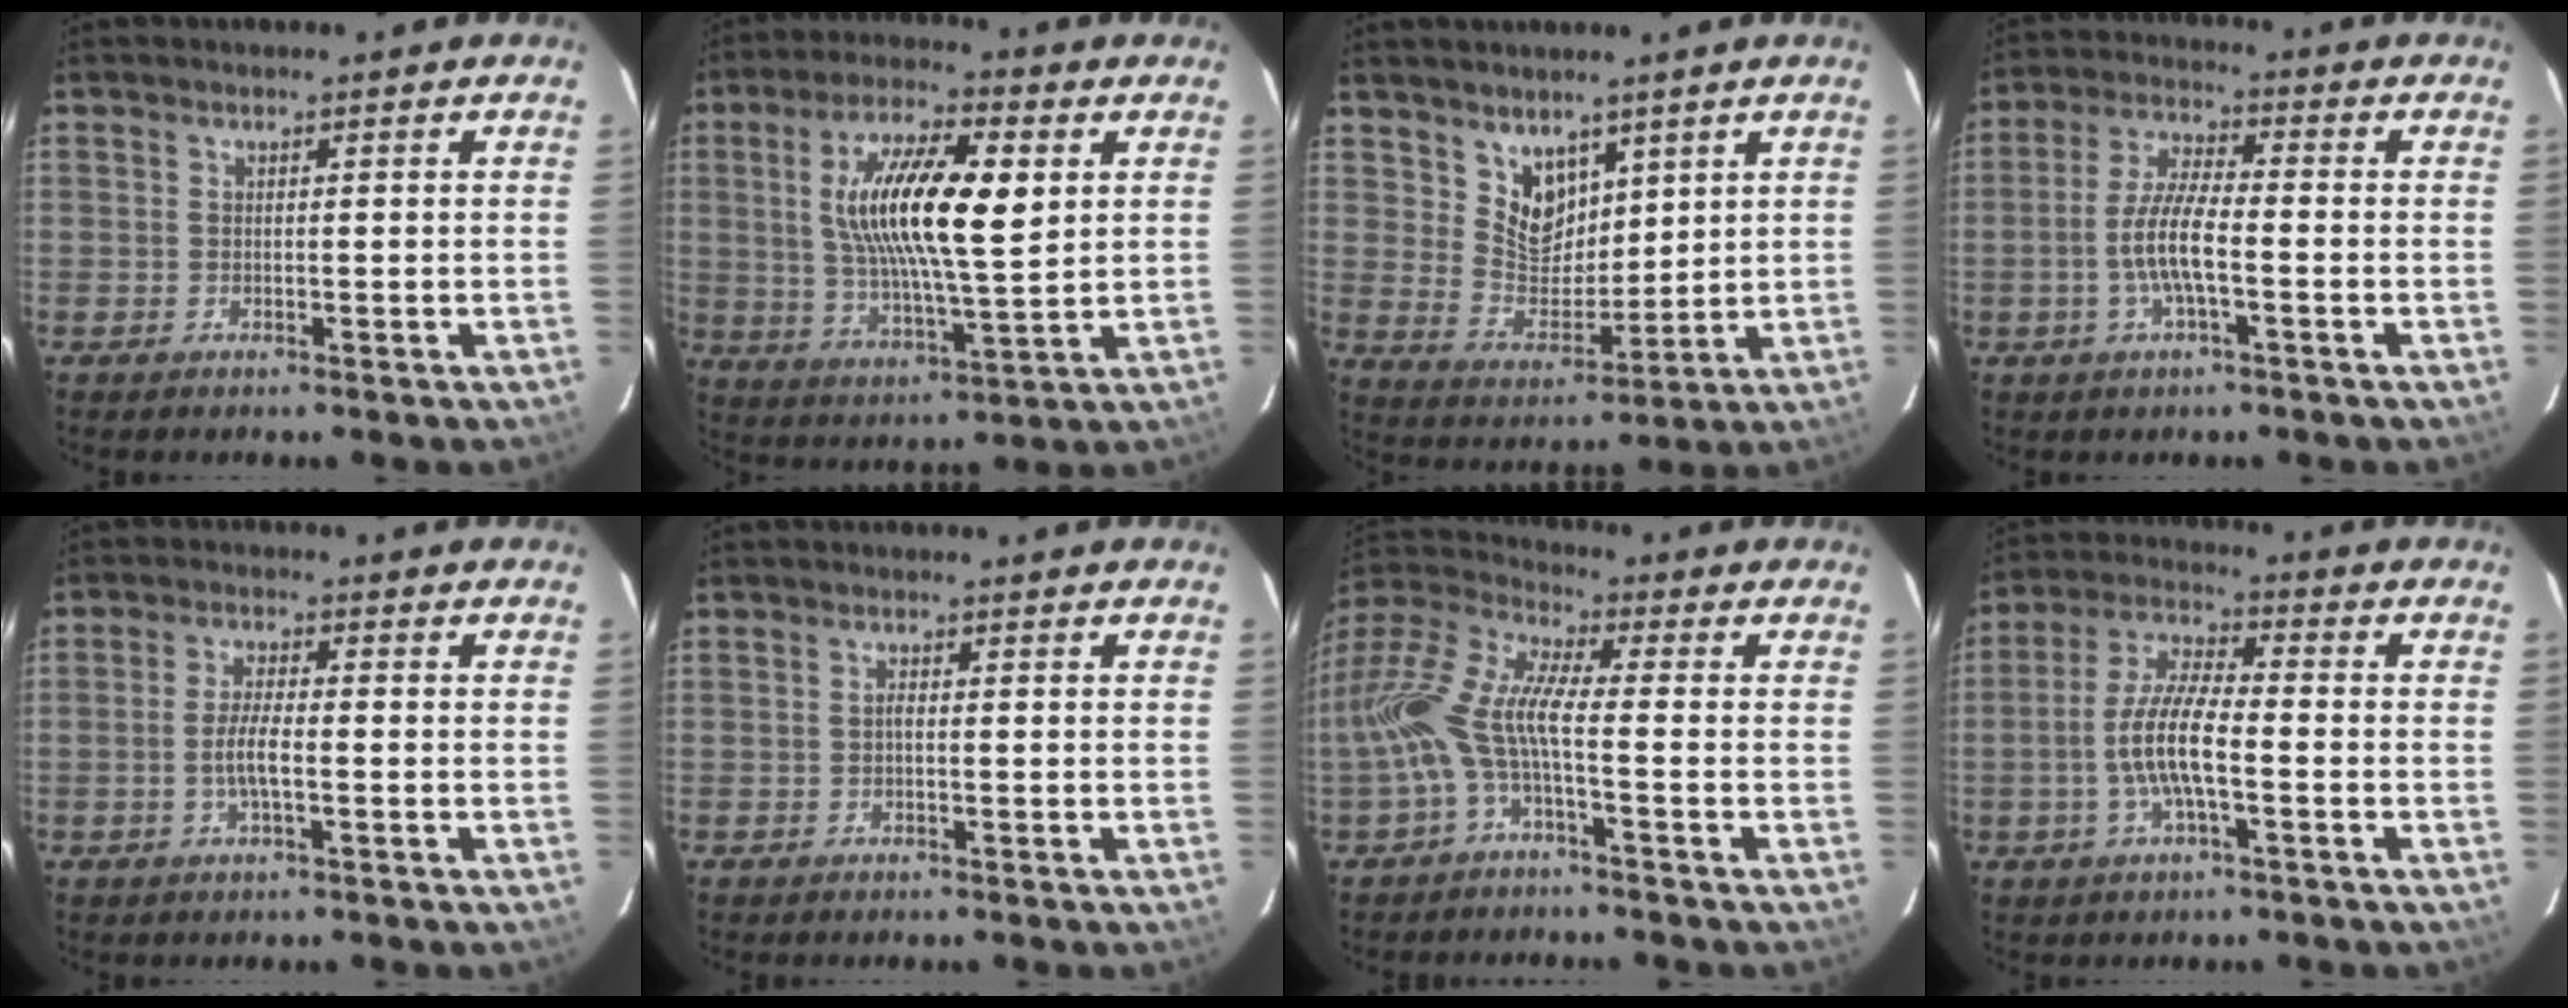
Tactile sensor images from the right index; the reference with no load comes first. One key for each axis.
{"total": 16.6, "fx": 3.7, "fy": 4.6, "fz": 15.5, "tx": -0.284, "ty": 0.008, "tz": 0.067}
{"total": 7.9, "fx": 5.0, "fy": 5.3, "fz": 2.9, "tx": -0.045, "ty": -0.001, "tz": 0.106}
{"total": 8.1, "fx": -2.3, "fy": 1.7, "fz": 7.6, "tx": -0.154, "ty": 0.003, "tz": -0.045}
{"total": 4.5, "fx": -1.3, "fy": 0.8, "fz": 4.2, "tx": -0.084, "ty": 0.000, "tz": -0.026}
{"total": 0.6, "fx": -0.3, "fy": 0.2, "fz": 0.5, "tx": -0.009, "ty": 0.005, "tz": -0.006}
{"total": 11.8, "fx": -2.5, "fy": 2.5, "fz": 11.2, "tx": -0.235, "ty": 0.010, "tz": -0.055}
{"total": 9.8, "fx": -2.7, "fy": 2.3, "fz": 9.1, "tx": -0.188, "ty": 0.003, "tz": -0.054}